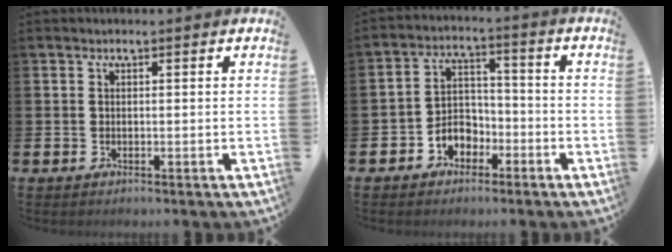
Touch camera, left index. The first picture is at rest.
{"total": 4.0, "force": [-2.2, 3.3, 0.8], "torque": [-0.032, 0.003, -0.050]}